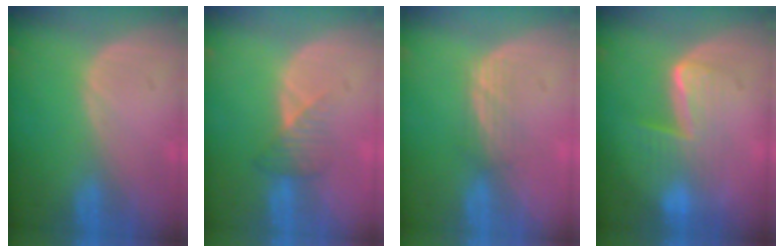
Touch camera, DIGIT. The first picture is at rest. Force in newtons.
{"total": 3.3, "press": 3.1, "slide": 1.3}
{"total": 2.8, "press": 2.6, "slide": 1.0}
{"total": 6.4, "press": 5.9, "slide": 2.5}